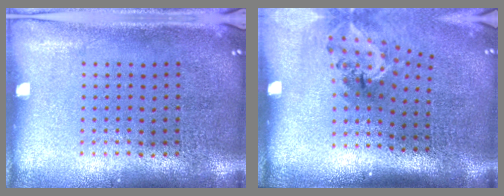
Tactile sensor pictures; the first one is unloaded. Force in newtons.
{"total": 1.9, "press": 1.3, "slide": 1.5}